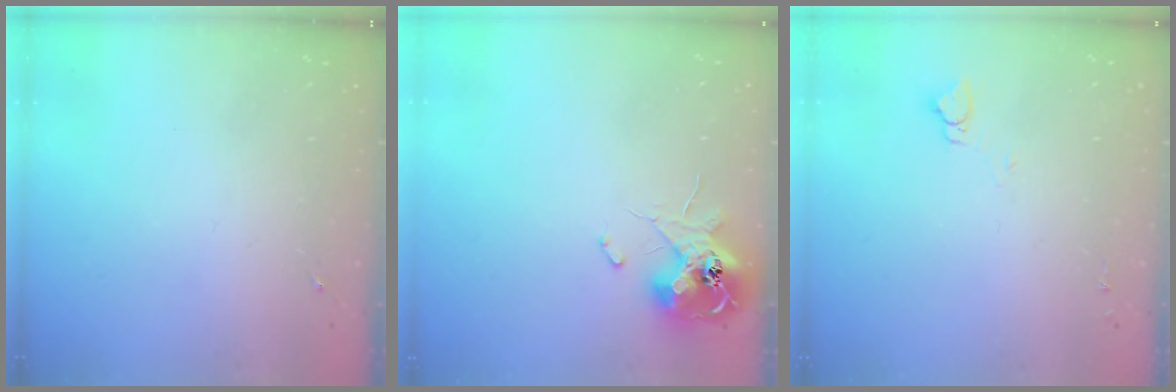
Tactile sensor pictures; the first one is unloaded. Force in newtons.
{"total": 12.7, "press": 12.6, "slide": 1.5}
{"total": 4.0, "press": 4.0, "slide": 0.4}